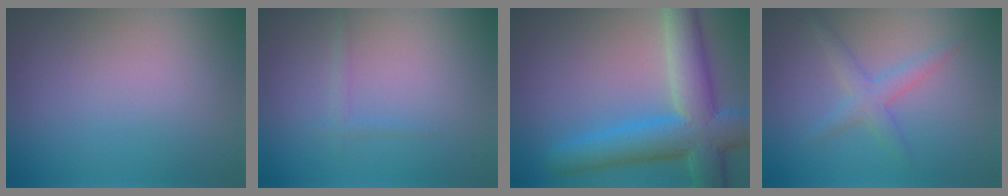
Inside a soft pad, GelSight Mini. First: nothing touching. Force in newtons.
{"total": 0.8, "press": 0.8, "slide": 0.1}
{"total": 9.1, "press": 9.0, "slide": 0.5}
{"total": 2.3, "press": 2.3, "slide": 0.1}